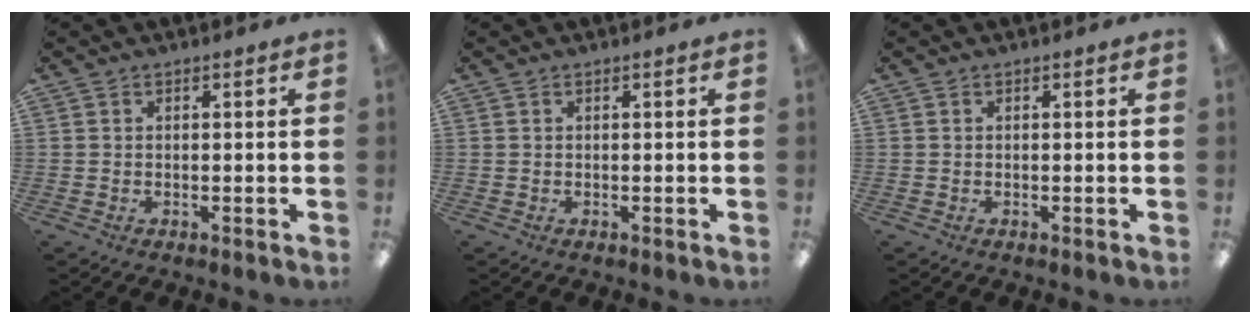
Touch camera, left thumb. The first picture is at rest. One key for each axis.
{"total": 0.0}
{"total": 0.0}